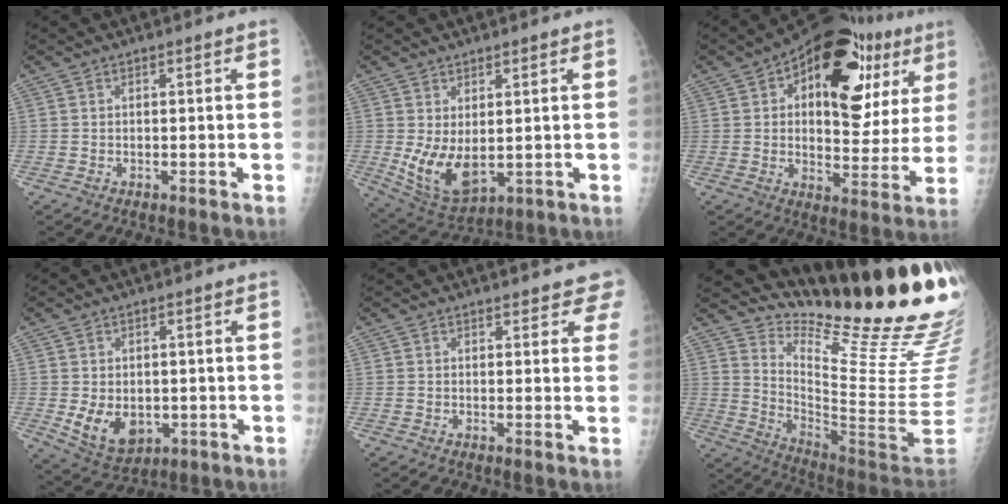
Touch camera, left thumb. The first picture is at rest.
{"total": 9.0, "force": [0.2, 5.4, 7.2], "torque": [-0.118, -0.021, 0.025]}
{"total": 24.3, "force": [9.7, 12.4, 18.5], "torque": [-0.209, -0.002, 0.134]}
{"total": 8.3, "force": [-1.3, 6.0, 5.6], "torque": [-0.071, -0.011, -0.001]}
{"total": 3.7, "force": [3.3, 1.5, 0.7], "torque": [0.027, -0.012, 0.019]}
{"total": 24.0, "force": [20.0, 2.0, 13.2], "torque": [-0.163, -0.204, 0.282]}